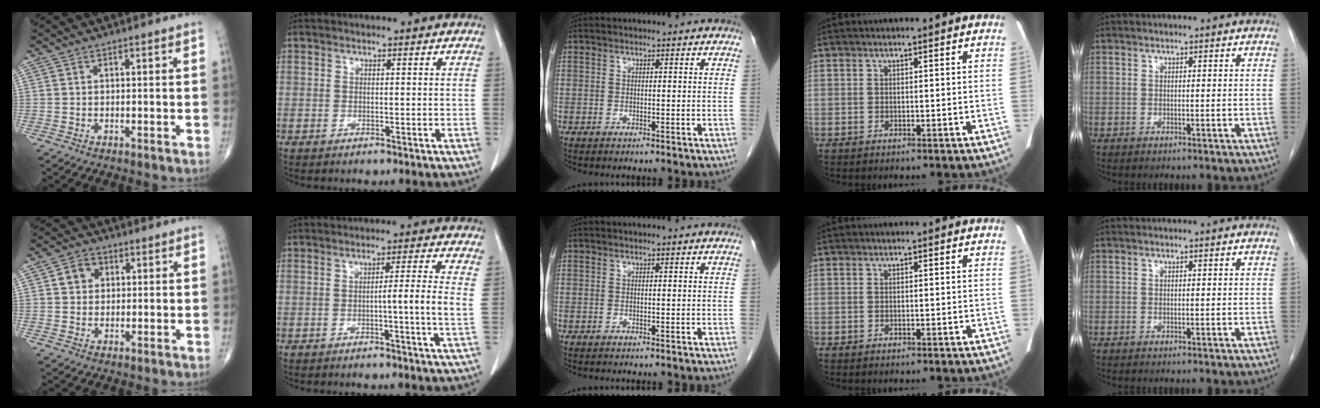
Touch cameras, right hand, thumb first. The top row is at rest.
{"thumb": {"total": 4.4, "force": [1.1, 3.8, 2.0], "torque": [-0.012, 0.004, 0.014]}, "index": {"total": 4.9, "force": [-0.5, -1.3, 4.7], "torque": [-0.070, -0.003, -0.009]}}